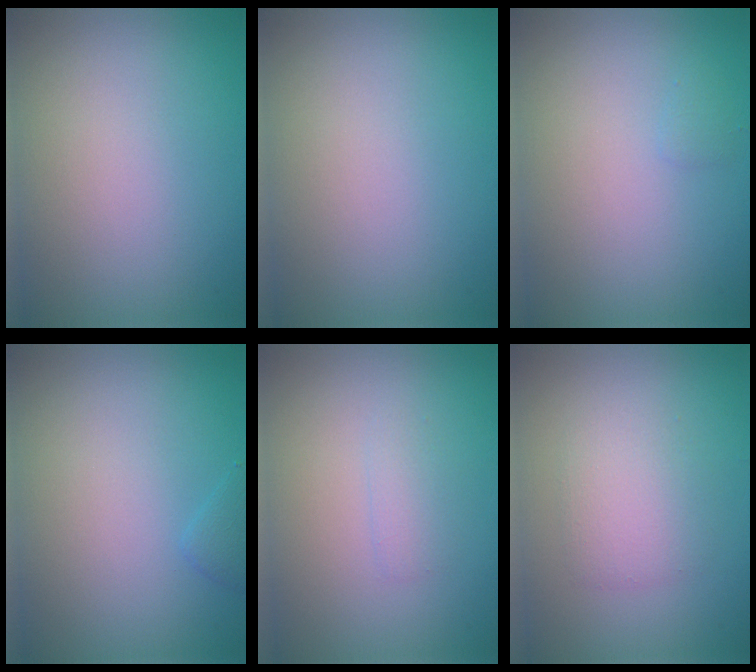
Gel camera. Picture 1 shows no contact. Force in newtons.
{"total": 0.0}
{"total": 0.5, "press": 0.5, "slide": 0.1}
{"total": 0.9, "press": 0.9, "slide": 0.1}
{"total": 1.0, "press": 1.0, "slide": 0.1}
{"total": 2.3, "press": 2.3, "slide": 0.1}